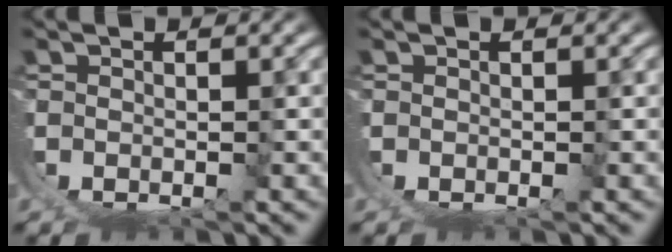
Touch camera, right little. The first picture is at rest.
{"total": 0.0}